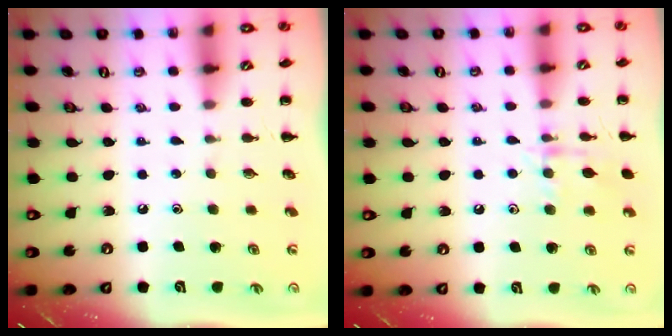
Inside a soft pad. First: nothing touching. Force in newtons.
{"total": 8.5, "press": 8.5, "slide": 0.9}